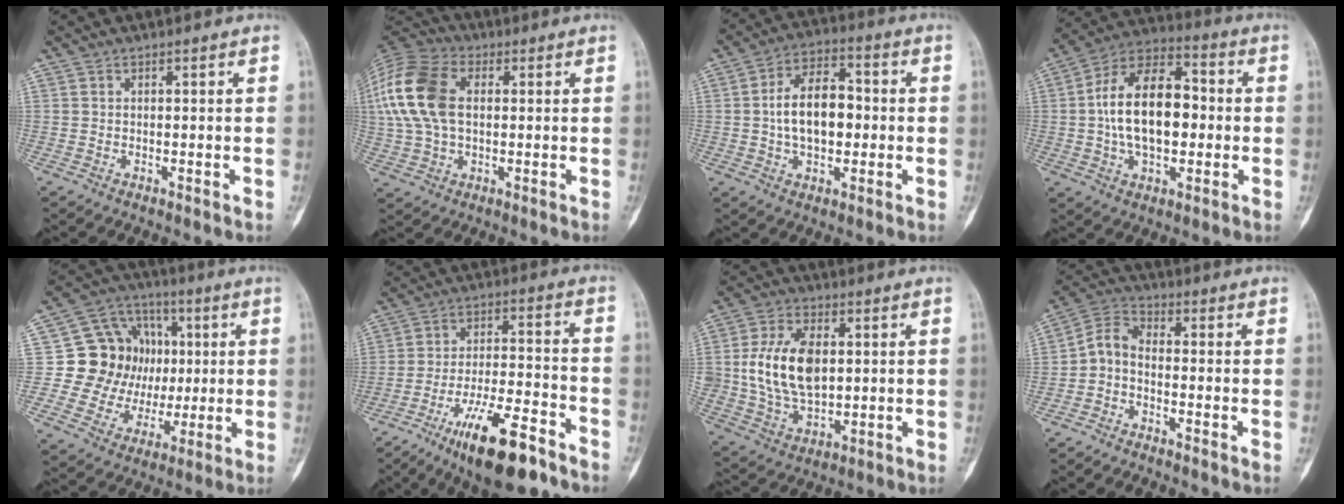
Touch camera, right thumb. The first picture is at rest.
{"total": 16.6, "force": [2.3, 10.6, 12.6], "torque": [-0.270, 0.020, 0.039]}
{"total": 12.0, "force": [-0.2, 7.2, 9.6], "torque": [-0.143, 0.023, -0.008]}
{"total": 18.2, "force": [-0.1, 10.5, 14.9], "torque": [-0.235, 0.031, -0.007]}
{"total": 16.2, "force": [1.4, 14.3, 7.5], "torque": [-0.070, 0.021, 0.037]}
{"total": 16.3, "force": [-10.3, 4.7, 11.8], "torque": [-0.195, 0.064, -0.171]}
{"total": 14.8, "force": [1.7, 9.1, 11.6], "torque": [-0.208, -0.003, 0.037]}
{"total": 5.1, "force": [-1.8, 2.8, 3.8], "torque": [-0.074, 0.028, -0.051]}